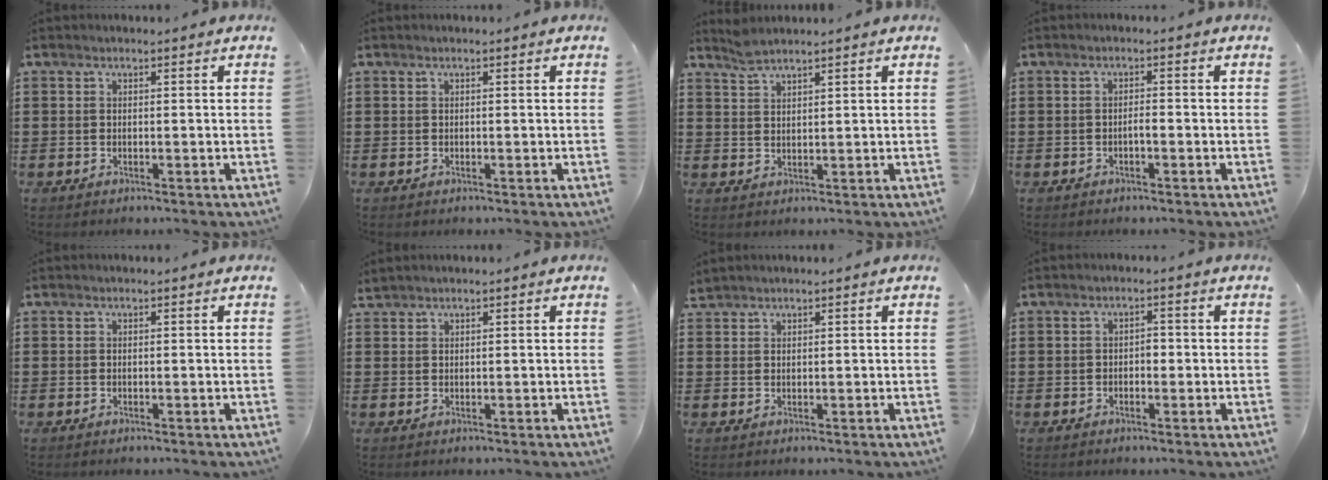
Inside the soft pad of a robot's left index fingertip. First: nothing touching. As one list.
[{"total": 0.0}, {"total": 2.3, "force": [2.1, 0.1, 1.0], "torque": [-0.023, 0.000, 0.039]}, {"total": 1.3, "force": [-0.6, 0.1, 1.1], "torque": [-0.021, -0.001, -0.012]}, {"total": 0.0}, {"total": 0.7, "force": [0.7, 0.0, 0.0], "torque": [-0.001, -0.001, 0.015]}, {"total": 1.0, "force": [1.0, 0.1, 0.0], "torque": [-0.002, 0.000, 0.020]}, {"total": 1.6, "force": [-0.6, 0.9, 1.1], "torque": [-0.023, 0.005, -0.014]}]